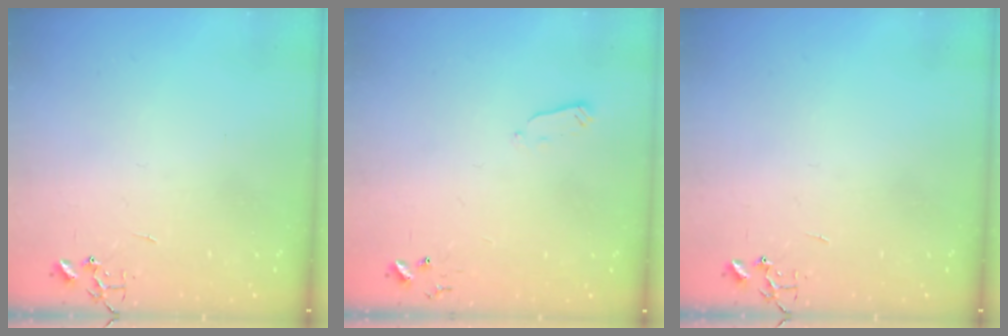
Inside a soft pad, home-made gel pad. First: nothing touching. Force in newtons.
{"total": 2.4, "press": 2.3, "slide": 0.4}
{"total": 0.0}